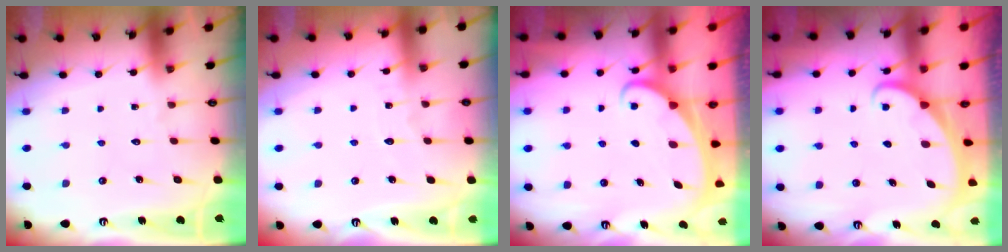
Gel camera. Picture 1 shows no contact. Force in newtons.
{"total": 3.3, "press": 3.3, "slide": 0.4}
{"total": 2.4, "press": 2.4, "slide": 0.3}
{"total": 1.8, "press": 1.8, "slide": 0.1}